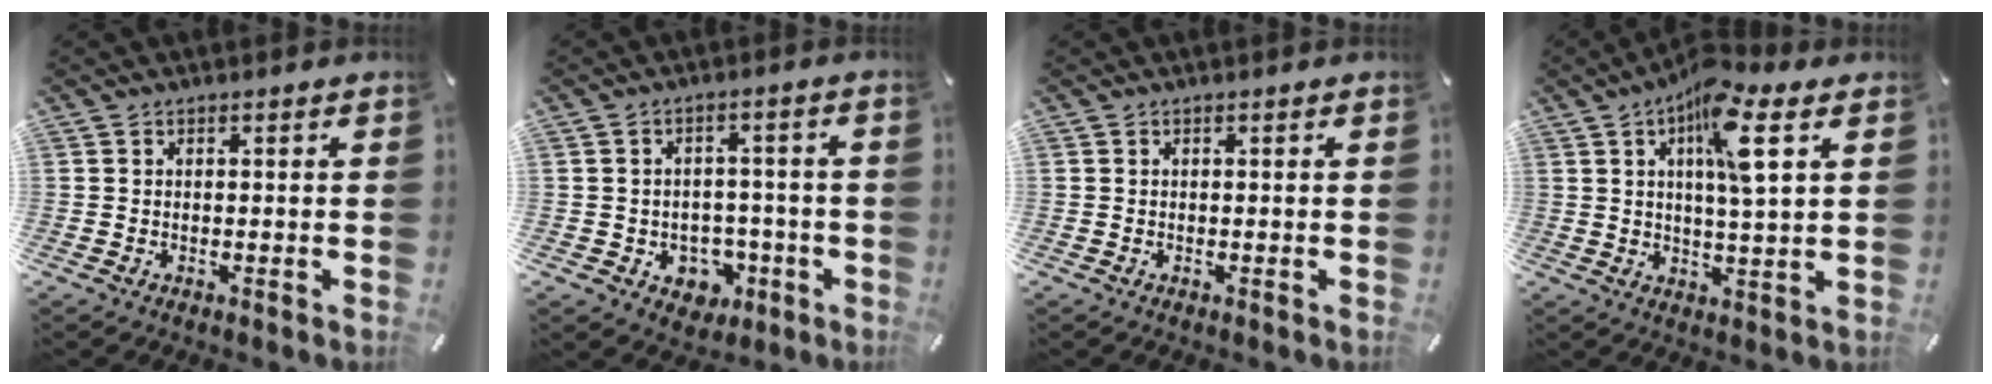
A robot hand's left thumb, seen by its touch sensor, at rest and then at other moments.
{"total": 6.3, "force": [-1.0, 5.8, 2.1], "torque": [-0.021, 0.002, -0.014]}
{"total": 0.0}
{"total": 10.8, "force": [4.5, 2.1, 9.6], "torque": [-0.169, -0.004, 0.070]}